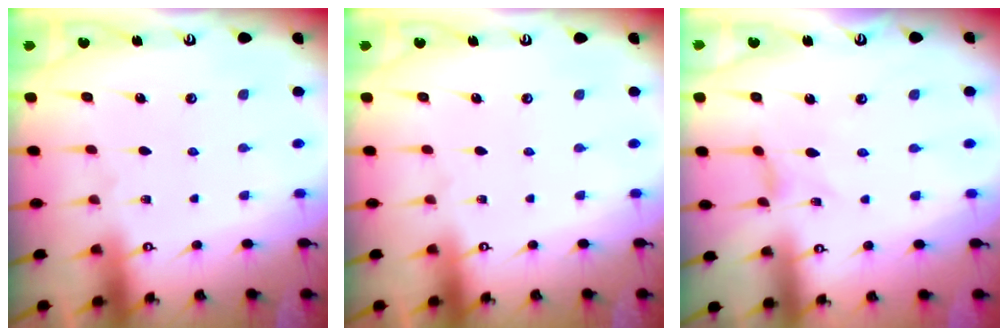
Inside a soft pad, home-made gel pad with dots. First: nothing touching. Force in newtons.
{"total": 0.0}
{"total": 0.0}